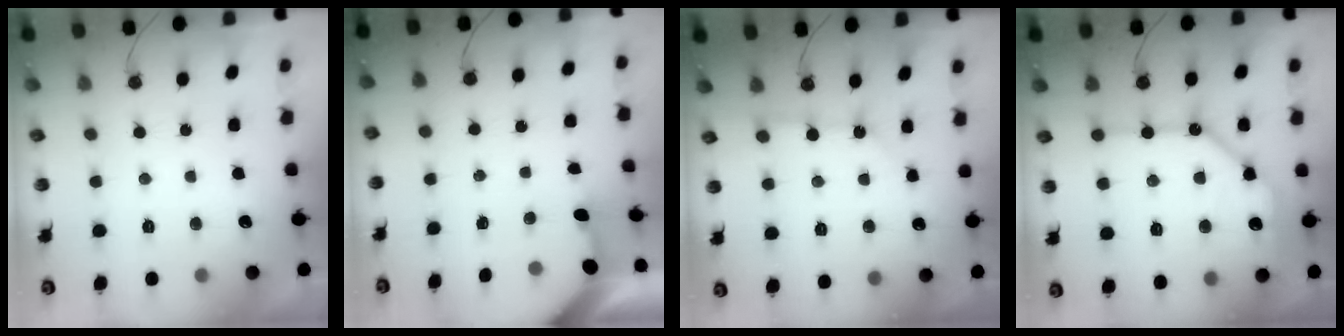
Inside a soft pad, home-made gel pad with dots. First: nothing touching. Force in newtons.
{"total": 2.8, "press": 2.8, "slide": 0.3}
{"total": 2.2, "press": 2.2, "slide": 0.3}
{"total": 14.2, "press": 14.1, "slide": 1.8}